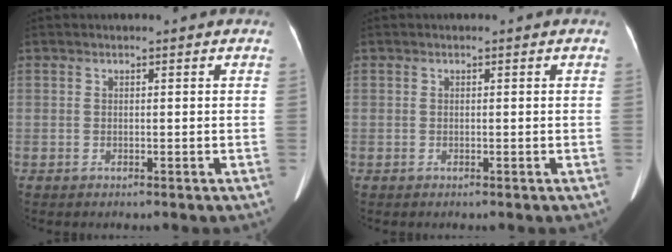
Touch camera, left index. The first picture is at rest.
{"total": 0.0}